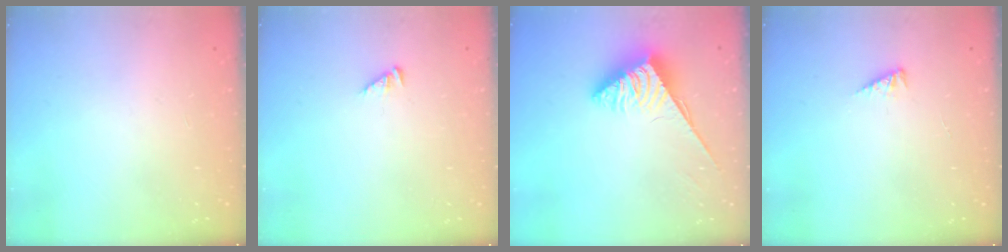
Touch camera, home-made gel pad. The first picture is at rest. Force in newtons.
{"total": 2.5, "press": 2.5, "slide": 0.4}
{"total": 3.8, "press": 3.7, "slide": 0.6}
{"total": 3.6, "press": 3.6, "slide": 0.5}